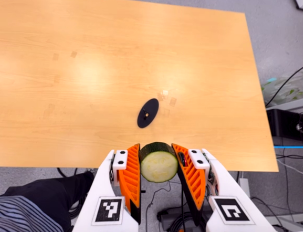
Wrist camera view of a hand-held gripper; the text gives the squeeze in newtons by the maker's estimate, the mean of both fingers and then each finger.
{"total": 11.1, "left": 10.0, "right": 12.2}